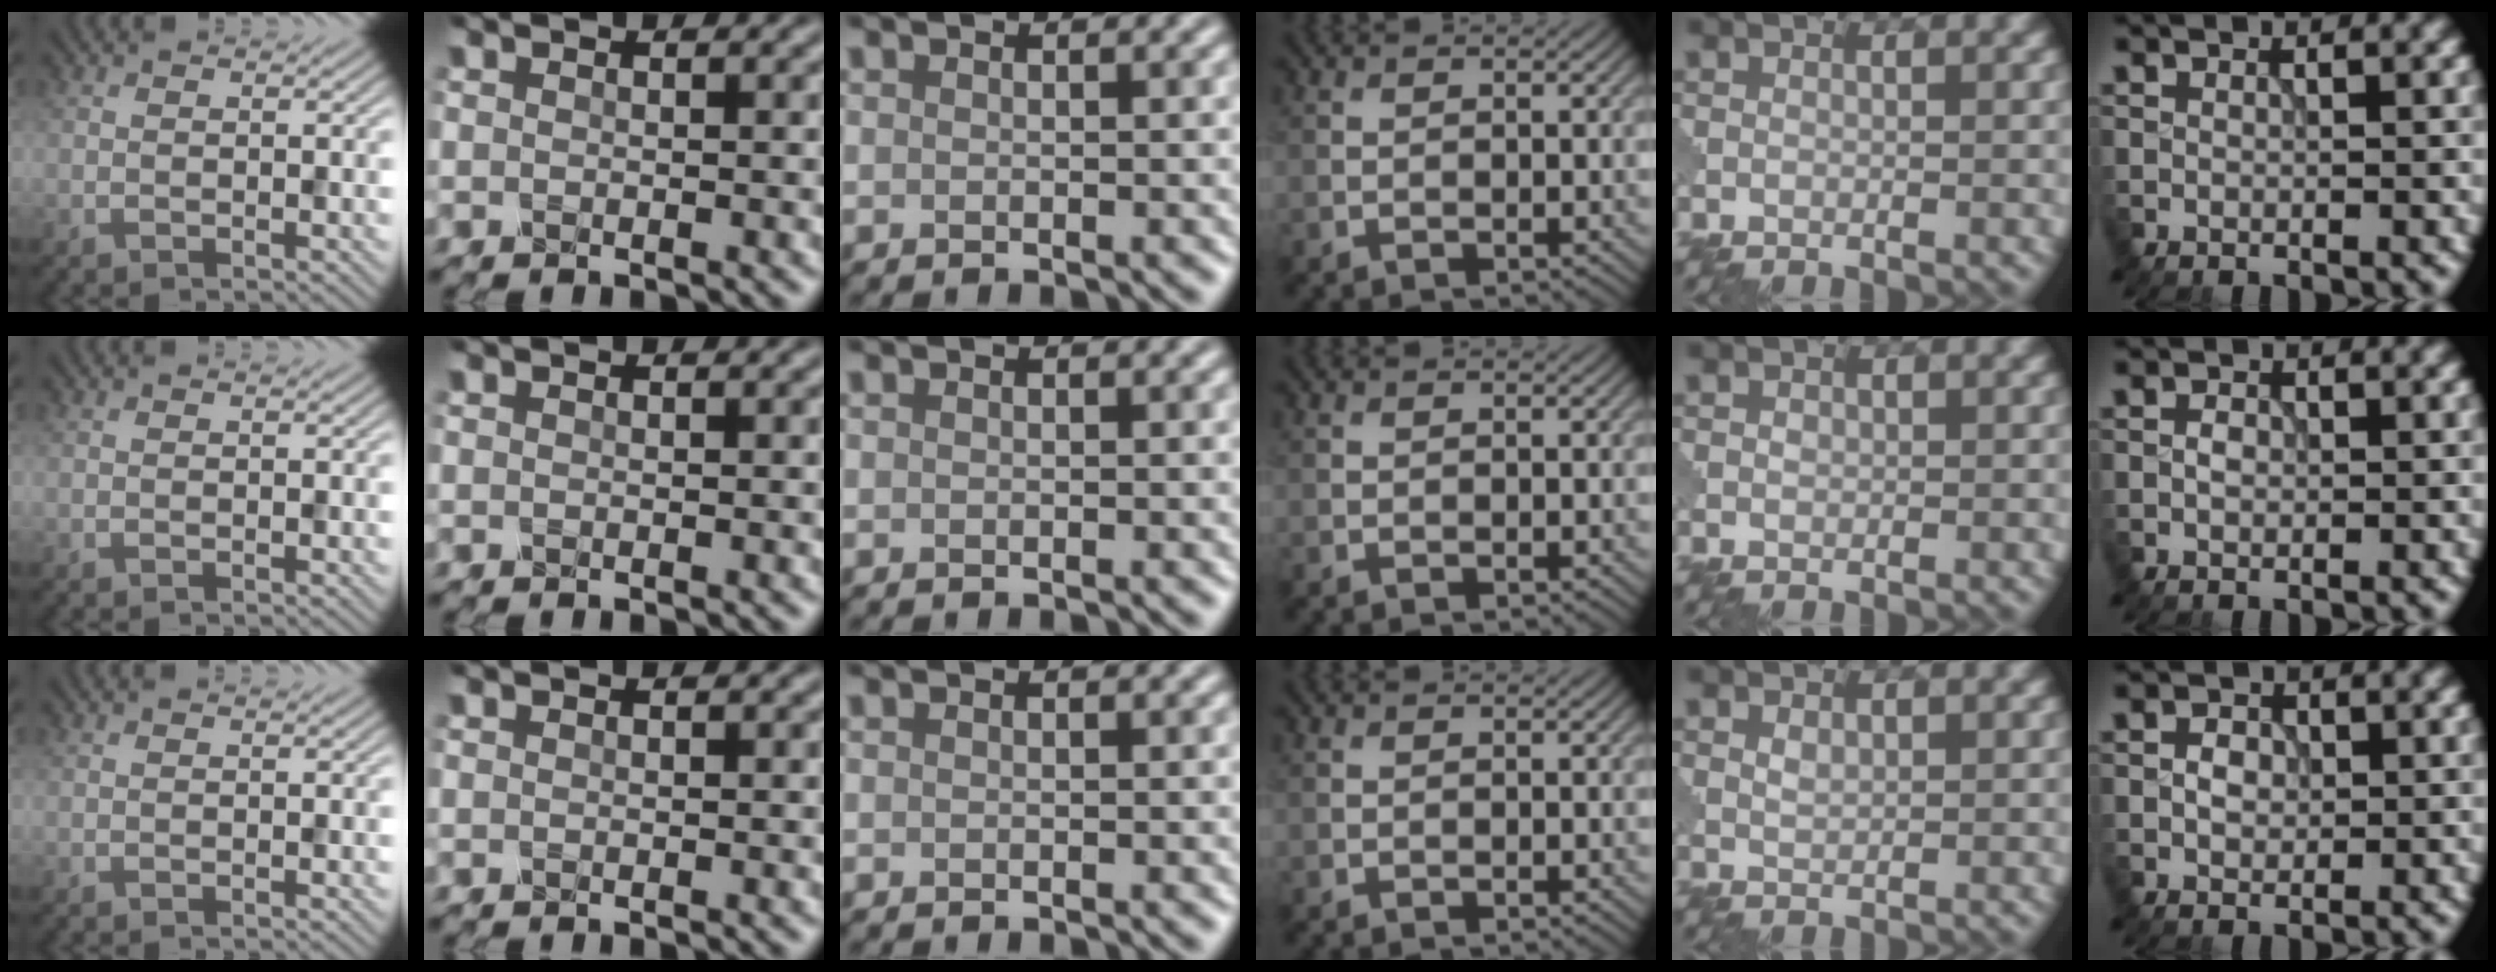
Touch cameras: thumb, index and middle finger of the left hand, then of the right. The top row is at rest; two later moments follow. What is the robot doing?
{"motion": "close", "object": "eyeshadow palette"}